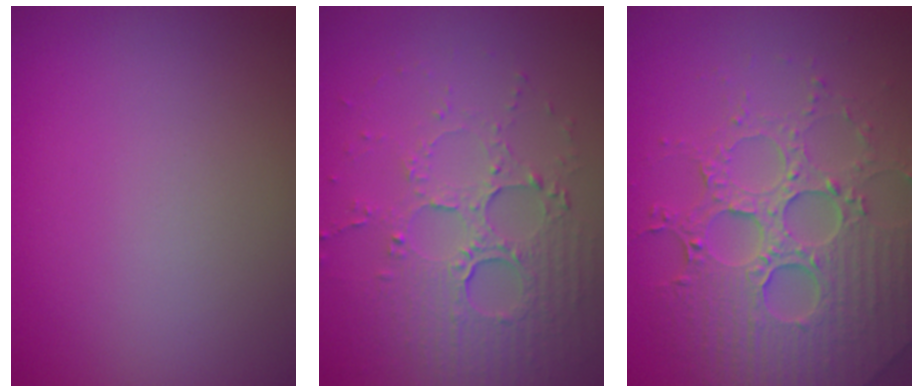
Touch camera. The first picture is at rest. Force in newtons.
{"total": 5.5, "press": 3.7, "slide": 4.1}
{"total": 7.4, "press": 5.5, "slide": 4.9}